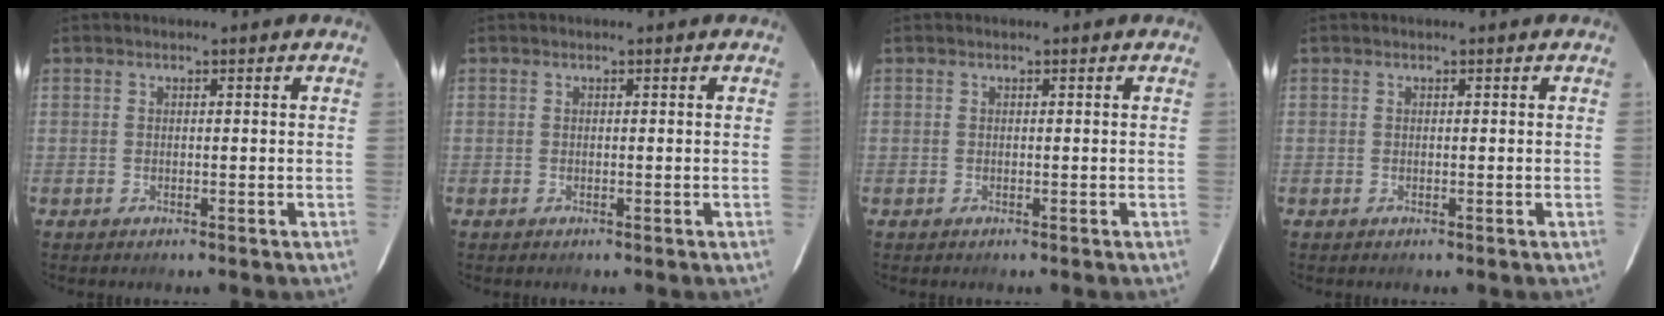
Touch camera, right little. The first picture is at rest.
{"total": 0.0}
{"total": 0.0}
{"total": 0.0}